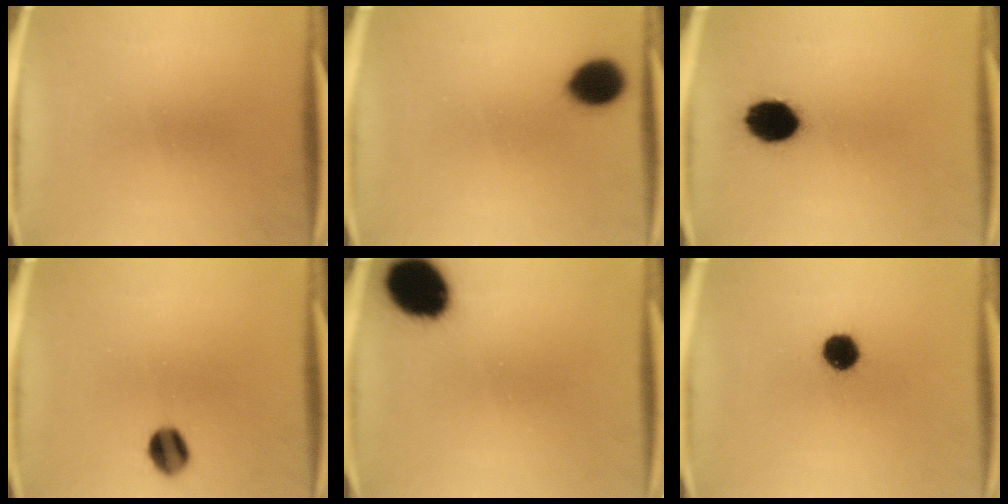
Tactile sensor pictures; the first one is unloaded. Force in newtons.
{"total": 9.1}
{"total": 10.0}
{"total": 6.2}
{"total": 15.4}
{"total": 7.1}